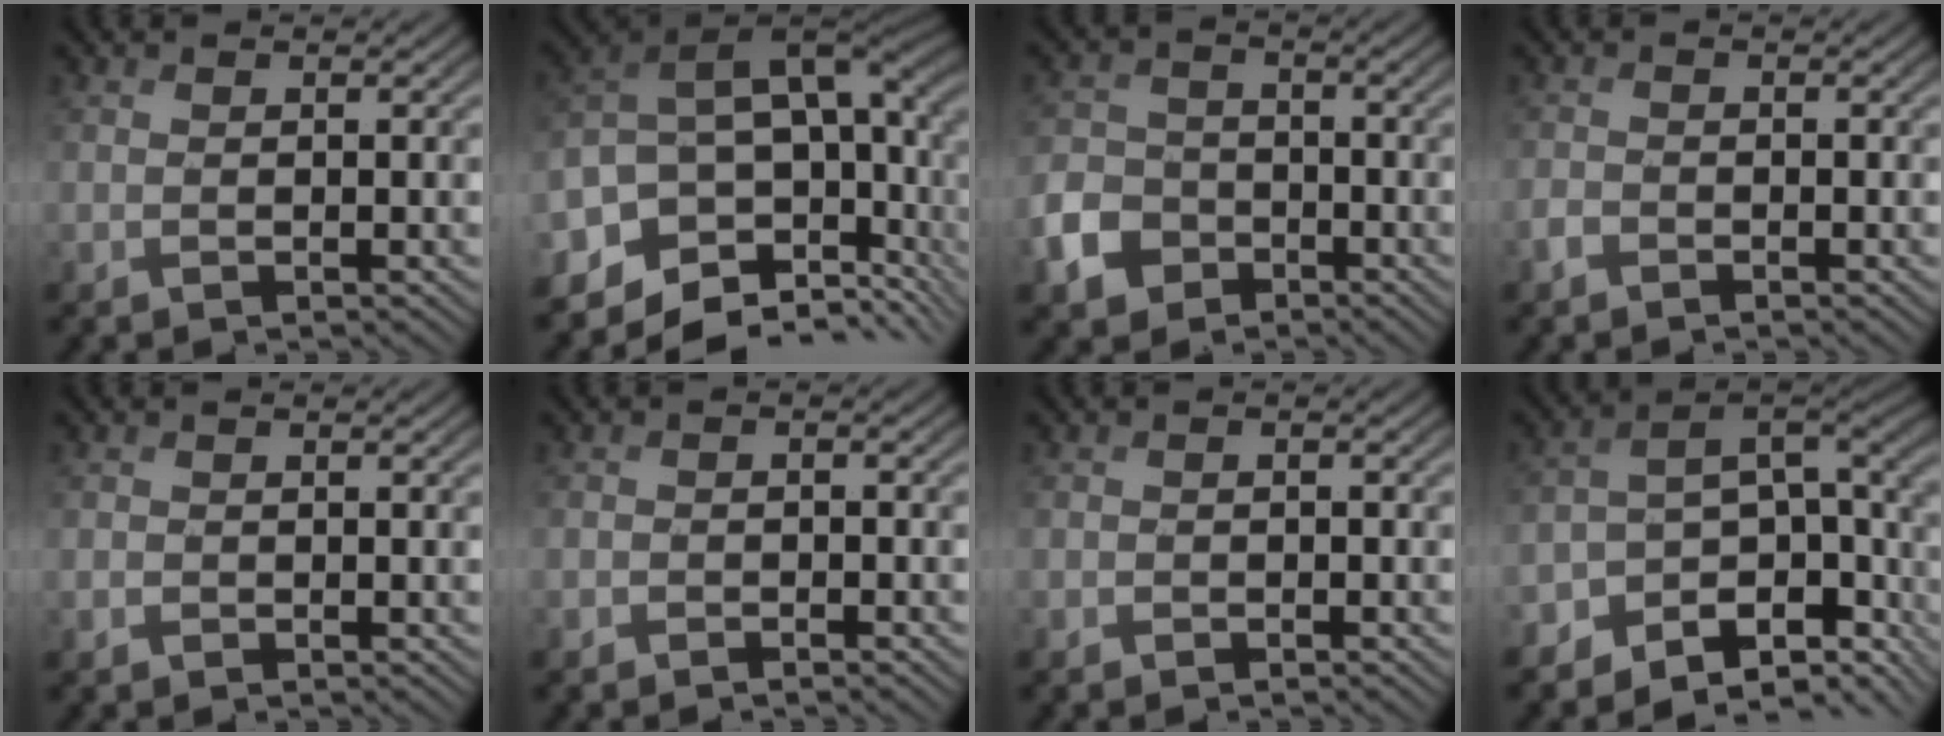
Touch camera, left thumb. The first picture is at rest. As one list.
[{"total": 14.4, "force": [-2.5, 8.7, 11.2], "torque": [-0.232, -0.014, -0.037]}, {"total": 5.8, "force": [-3.2, 4.3, 2.3], "torque": [-0.059, -0.003, -0.077]}, {"total": 1.2, "force": [-1.0, 0.5, 0.5], "torque": [-0.010, 0.001, -0.023]}, {"total": 0.7, "force": [-0.4, 0.6, 0.3], "torque": [-0.005, -0.002, -0.009]}, {"total": 1.2, "force": [-1.1, 0.4, 0.4], "torque": [-0.007, 0.000, -0.022]}, {"total": 0.9, "force": [-0.8, 0.4, 0.3], "torque": [-0.004, -0.001, -0.016]}, {"total": 10.6, "force": [-5.7, 4.5, 7.7], "torque": [-0.140, -0.021, -0.076]}]